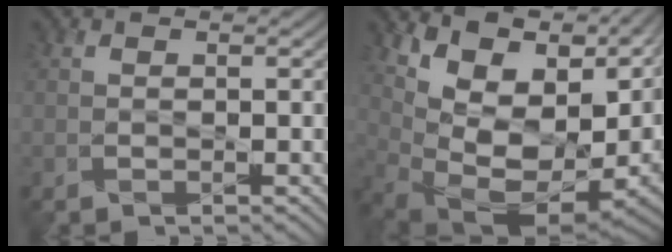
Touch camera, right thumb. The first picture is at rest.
{"total": 16.9, "force": [5.6, 8.7, 13.3], "torque": [-0.198, 0.015, 0.133]}